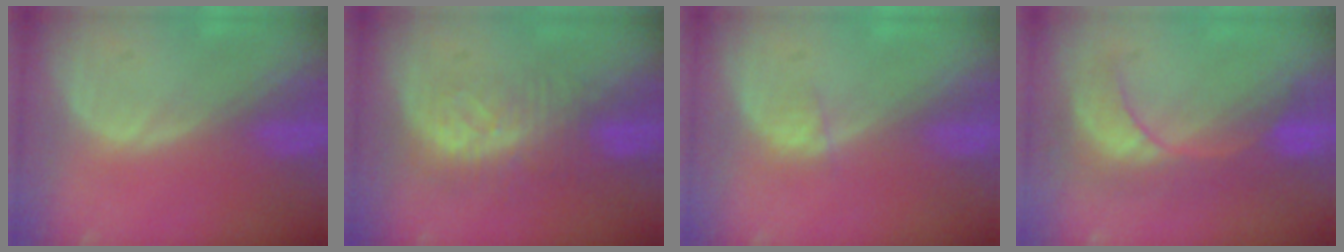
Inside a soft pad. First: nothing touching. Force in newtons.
{"total": 8.2, "press": 7.2, "slide": 3.9}
{"total": 1.1, "press": 1.0, "slide": 0.4}
{"total": 7.8, "press": 7.5, "slide": 1.9}